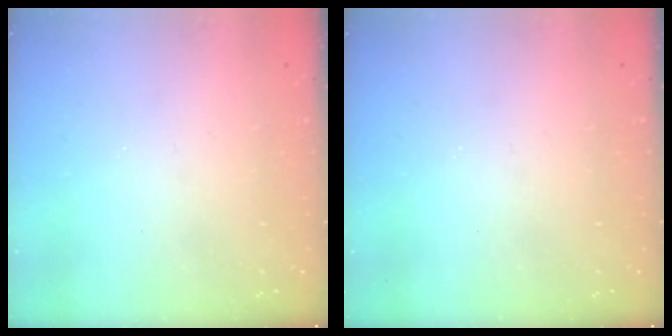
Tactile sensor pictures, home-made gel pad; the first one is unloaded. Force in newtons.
{"total": 0.0}